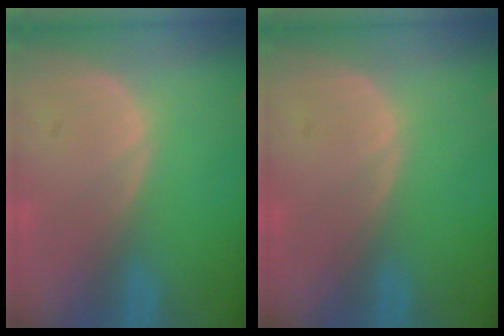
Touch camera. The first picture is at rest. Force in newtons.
{"total": 0.0}